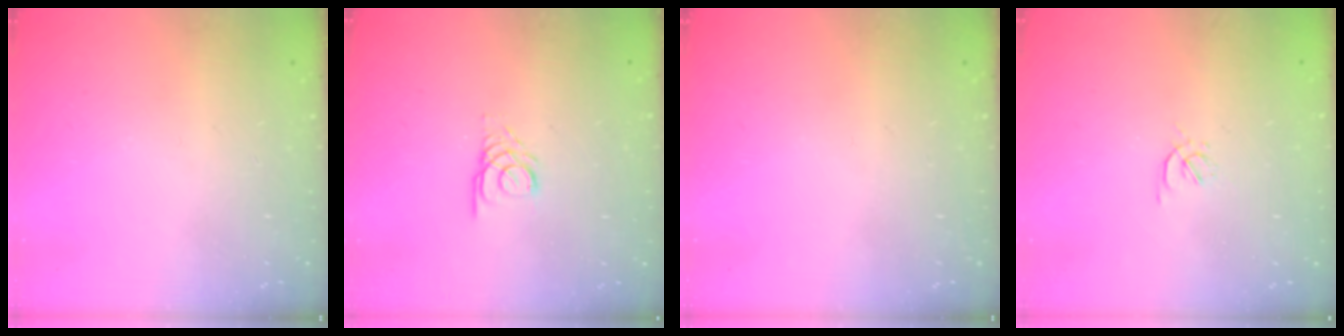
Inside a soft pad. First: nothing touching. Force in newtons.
{"total": 4.8, "press": 4.8, "slide": 0.3}
{"total": 0.0}
{"total": 1.6, "press": 1.6, "slide": 0.4}